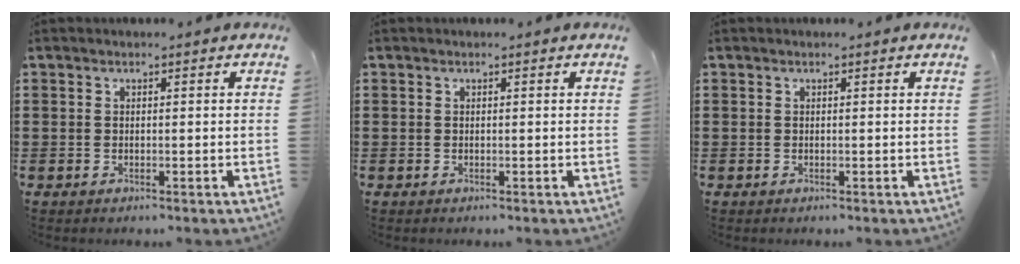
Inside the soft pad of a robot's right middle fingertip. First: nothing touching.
{"total": 0.0}
{"total": 0.0}